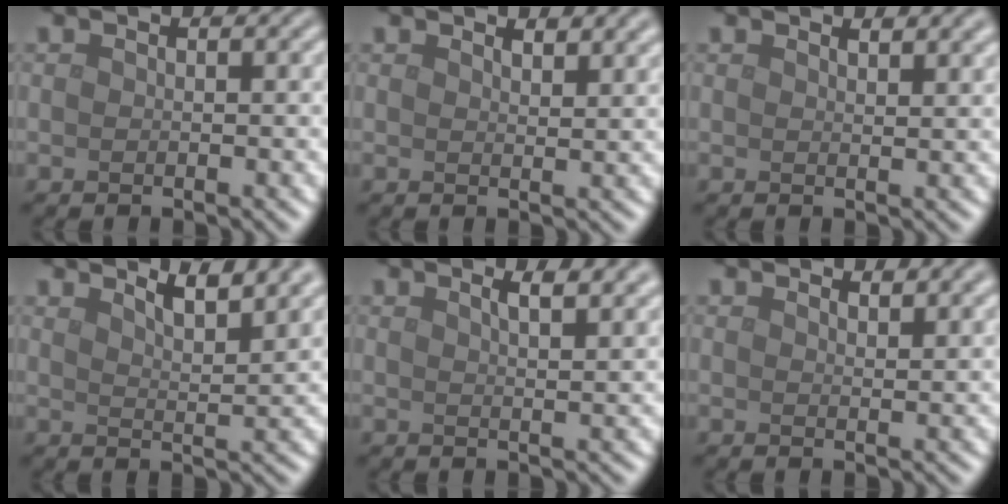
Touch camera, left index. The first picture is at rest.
{"total": 1.8, "force": [1.6, 0.4, 0.8], "torque": [-0.010, -0.001, 0.028]}
{"total": 1.5, "force": [1.3, 0.4, 0.7], "torque": [-0.006, 0.001, 0.020]}
{"total": 4.3, "force": [3.4, 1.0, 2.5], "torque": [-0.029, 0.014, 0.039]}
{"total": 3.6, "force": [2.3, 1.2, 2.6], "torque": [-0.016, 0.019, 0.015]}
{"total": 1.8, "force": [1.7, 0.3, 0.7], "torque": [-0.009, 0.000, 0.028]}